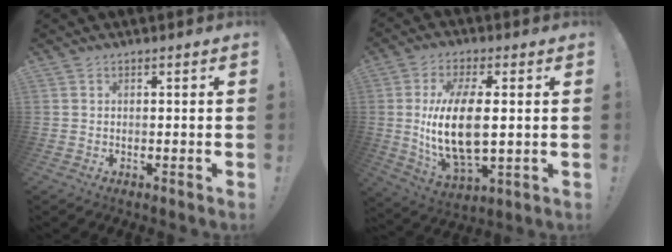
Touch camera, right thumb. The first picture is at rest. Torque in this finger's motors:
{"motor_torque": [-0.09, 1.18, 1.61, -0.62, 0.72]}